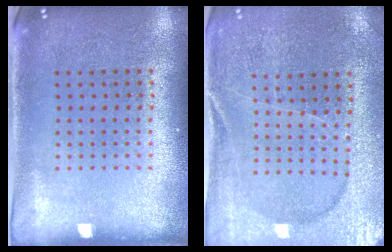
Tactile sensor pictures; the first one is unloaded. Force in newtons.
{"total": 1.8, "press": 1.8, "slide": 0.2}